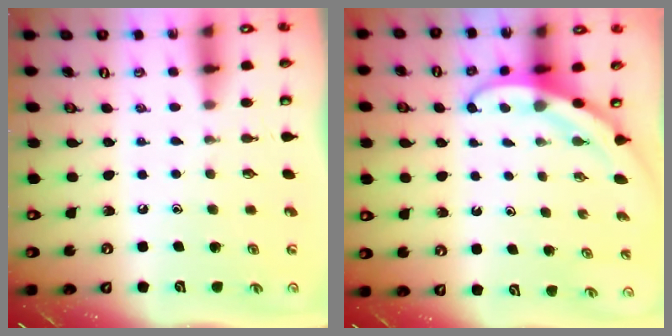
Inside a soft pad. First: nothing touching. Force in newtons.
{"total": 4.0, "press": 4.0, "slide": 0.4}